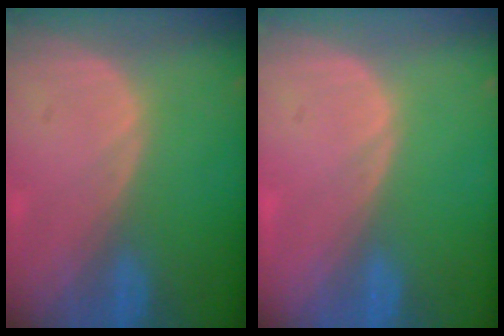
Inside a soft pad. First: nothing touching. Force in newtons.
{"total": 0.0}